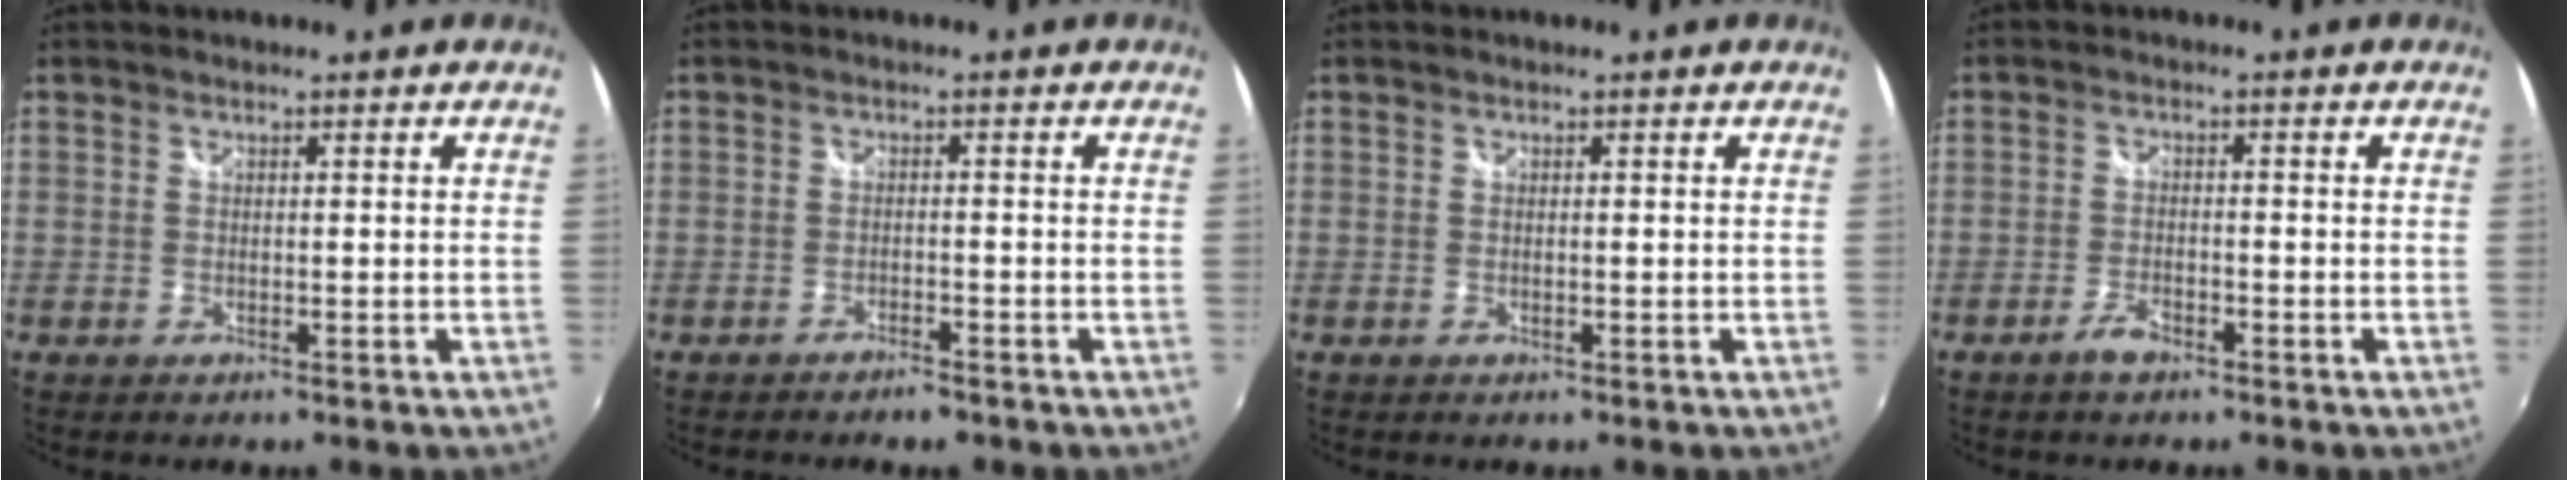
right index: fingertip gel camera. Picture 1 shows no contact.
{"total": 2.4, "force": [-2.1, 0.6, 1.0], "torque": [-0.026, -0.003, -0.035]}
{"total": 0.0}
{"total": 3.0, "force": [-2.3, 1.1, 1.6], "torque": [-0.043, -0.002, -0.046]}